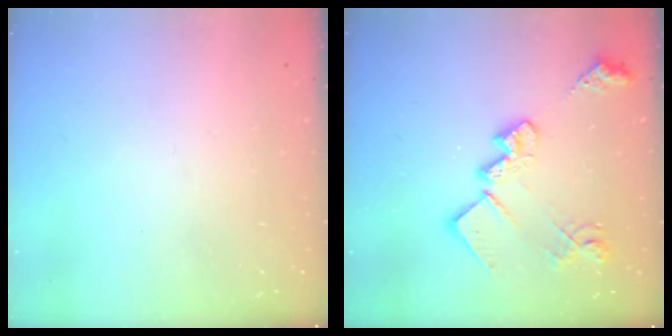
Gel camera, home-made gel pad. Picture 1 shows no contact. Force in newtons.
{"total": 19.8, "press": 19.8, "slide": 1.0}